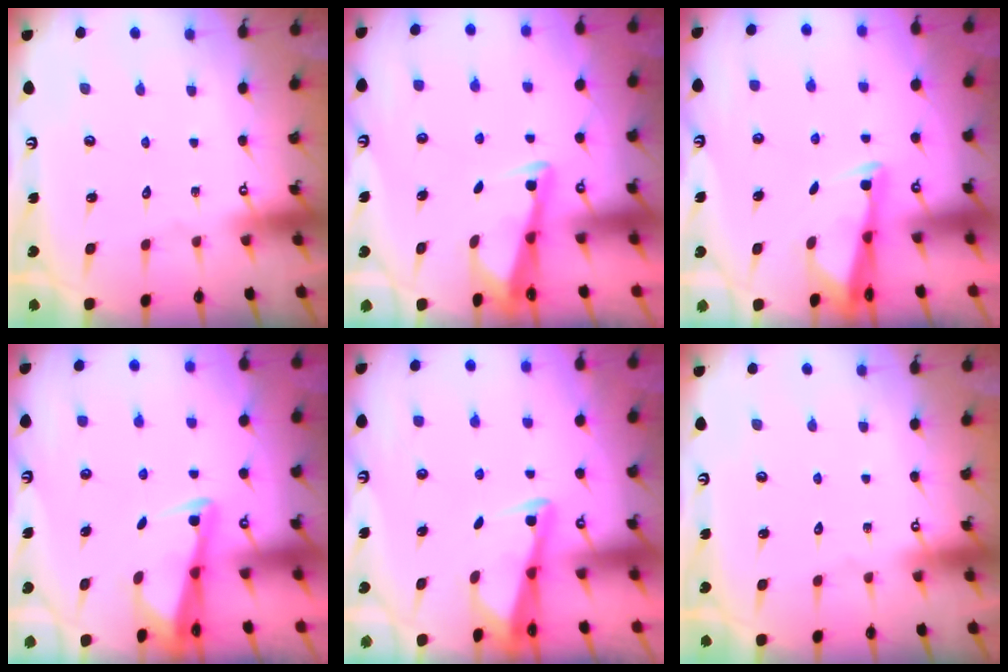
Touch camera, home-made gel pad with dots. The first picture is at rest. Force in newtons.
{"total": 3.1, "press": 3.1, "slide": 0.5}
{"total": 2.7, "press": 2.7, "slide": 0.6}
{"total": 2.4, "press": 2.4, "slide": 0.5}
{"total": 2.7, "press": 2.7, "slide": 0.3}
{"total": 0.0}